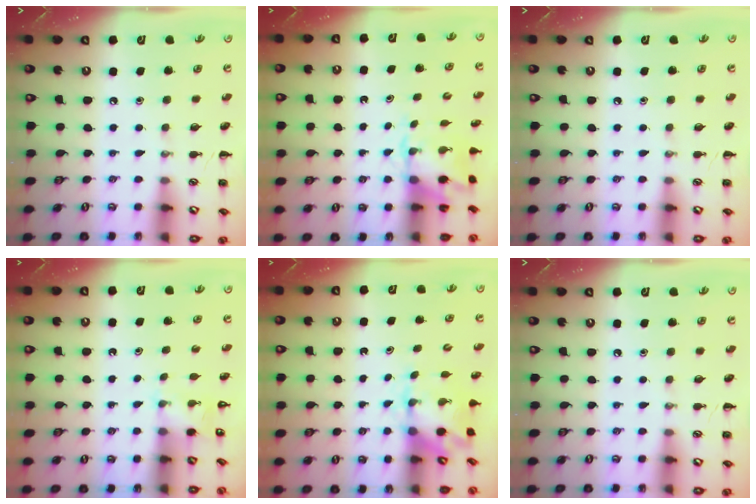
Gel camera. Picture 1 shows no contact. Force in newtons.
{"total": 4.5, "press": 4.5, "slide": 0.3}
{"total": 0.0}
{"total": 2.2, "press": 2.1, "slide": 0.7}
{"total": 2.5, "press": 2.3, "slide": 1.0}
{"total": 0.0}